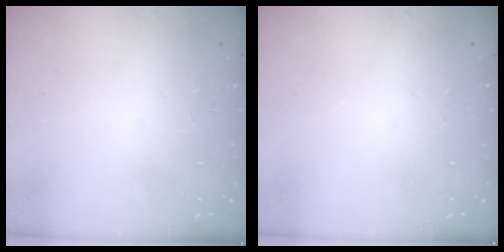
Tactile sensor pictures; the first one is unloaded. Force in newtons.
{"total": 0.0}